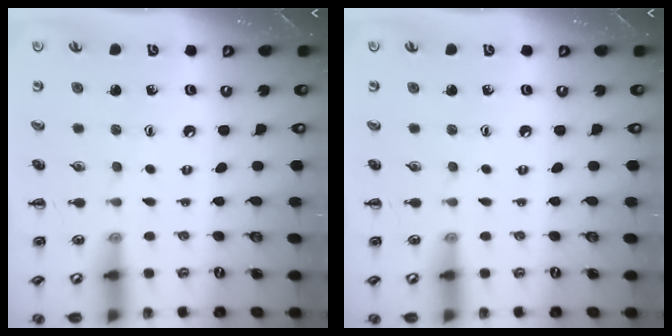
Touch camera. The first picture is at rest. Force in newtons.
{"total": 0.0}